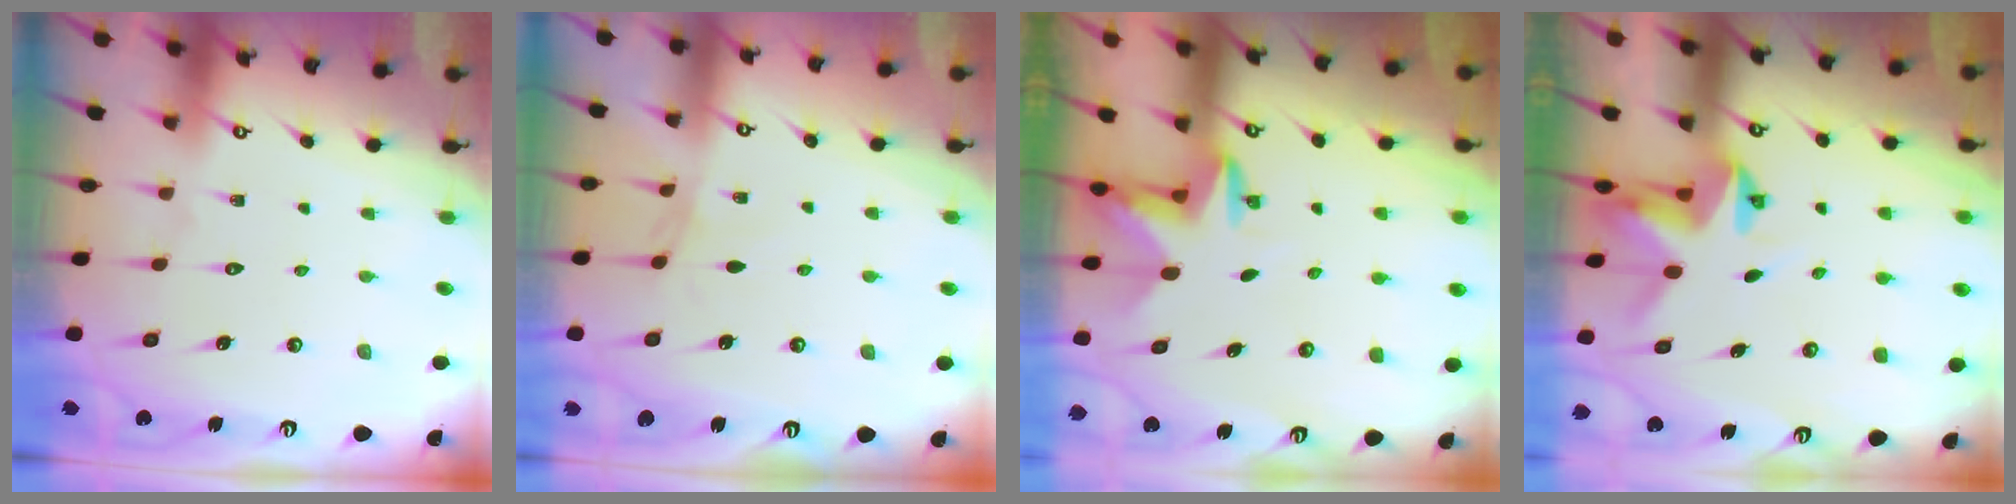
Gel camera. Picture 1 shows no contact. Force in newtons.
{"total": 2.2, "press": 2.1, "slide": 0.4}
{"total": 3.1, "press": 3.0, "slide": 0.7}
{"total": 3.8, "press": 3.8, "slide": 0.2}